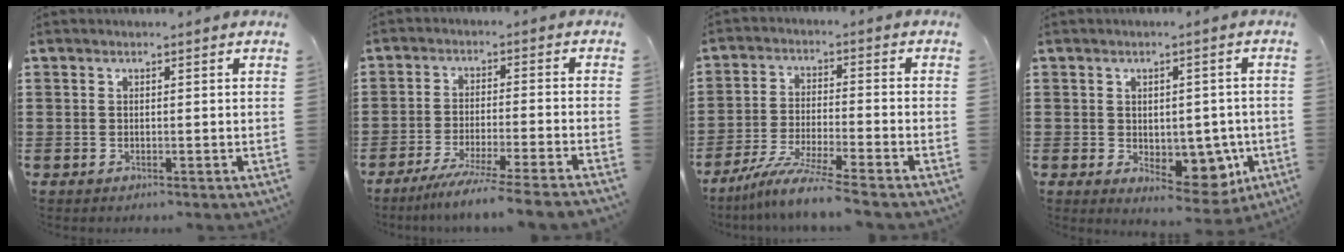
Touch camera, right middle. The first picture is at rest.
{"total": 5.7, "force": [-5.0, -0.7, 2.7], "torque": [-0.046, -0.018, -0.095]}
{"total": 7.3, "force": [-6.1, -0.6, 3.9], "torque": [-0.086, -0.021, -0.120]}
{"total": 5.2, "force": [-1.5, 3.6, 3.4], "torque": [-0.047, 0.006, -0.026]}